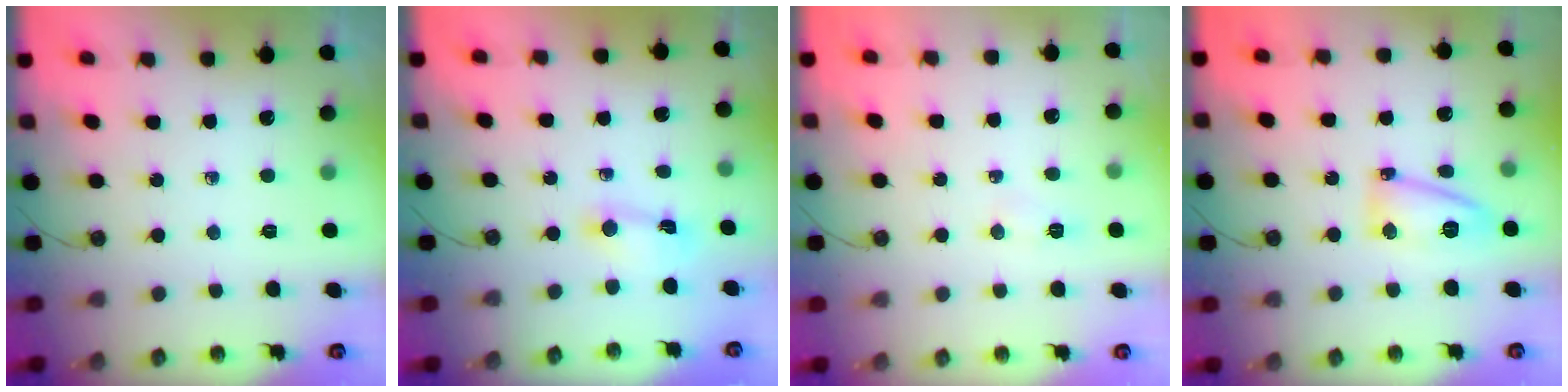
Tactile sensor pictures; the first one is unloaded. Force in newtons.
{"total": 2.0, "press": 2.0, "slide": 0.4}
{"total": 5.7, "press": 5.4, "slide": 2.1}
{"total": 8.9, "press": 8.9, "slide": 0.6}